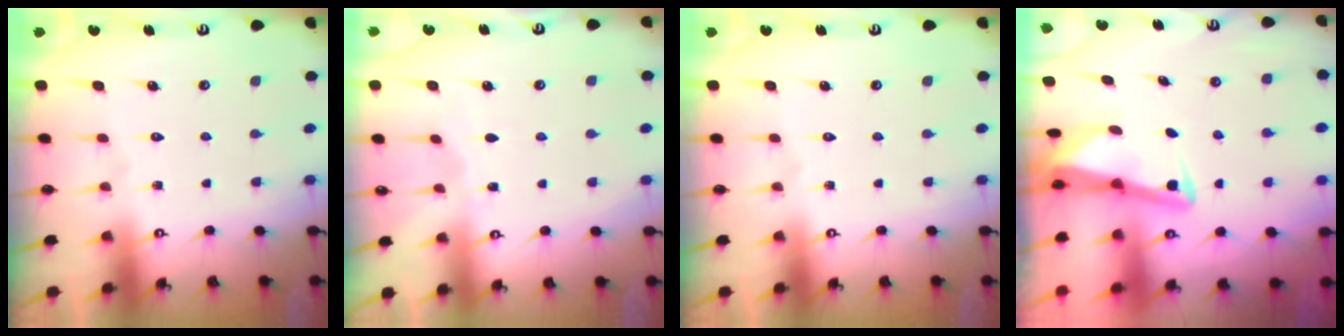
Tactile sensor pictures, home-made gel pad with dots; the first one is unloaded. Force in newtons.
{"total": 2.4, "press": 2.4, "slide": 0.3}
{"total": 0.0}
{"total": 3.0, "press": 2.9, "slide": 0.4}